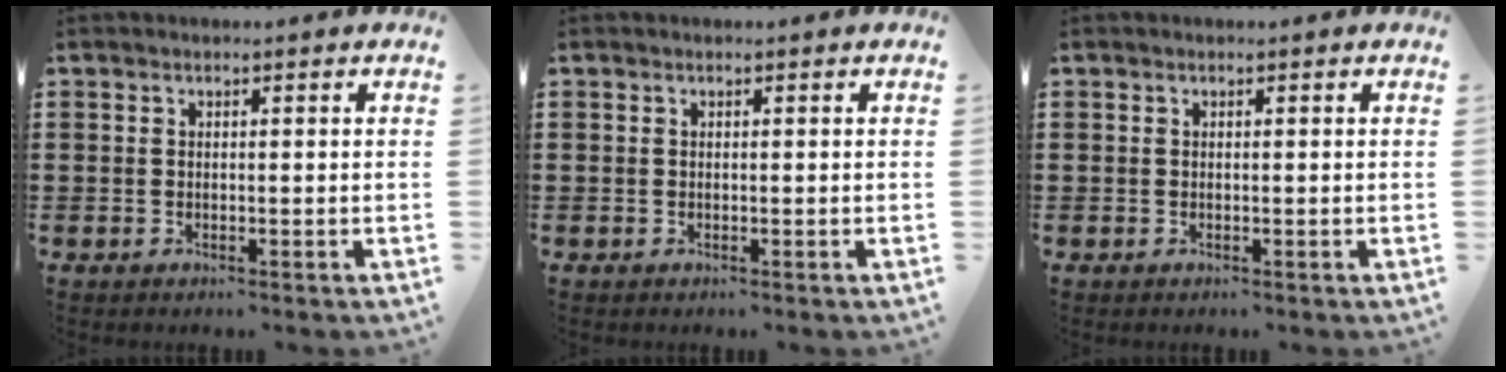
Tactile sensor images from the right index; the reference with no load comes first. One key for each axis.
{"total": 0.0}
{"total": 0.0}